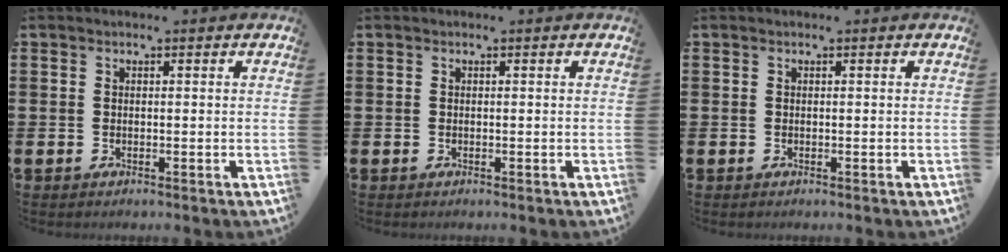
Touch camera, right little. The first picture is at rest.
{"total": 0.0}
{"total": 0.0}